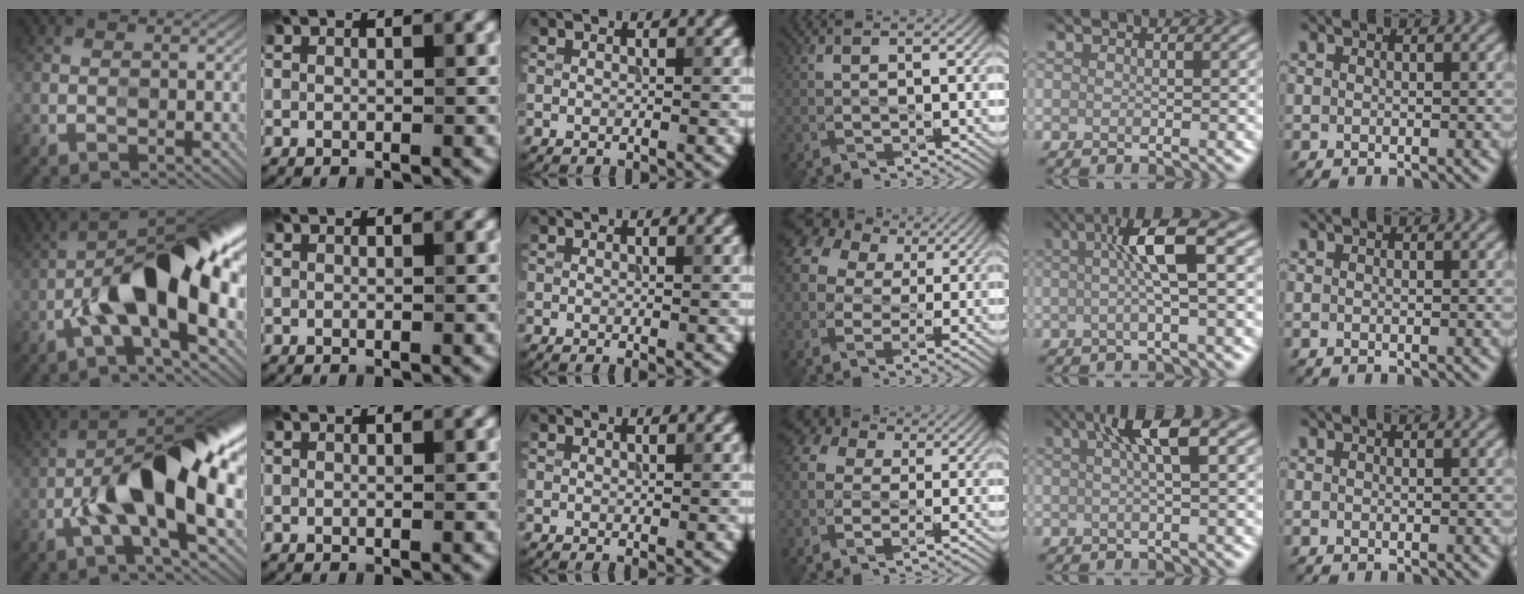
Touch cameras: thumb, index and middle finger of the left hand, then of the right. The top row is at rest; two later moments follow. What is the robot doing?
{"motion": "wipe", "object": "mirror"}